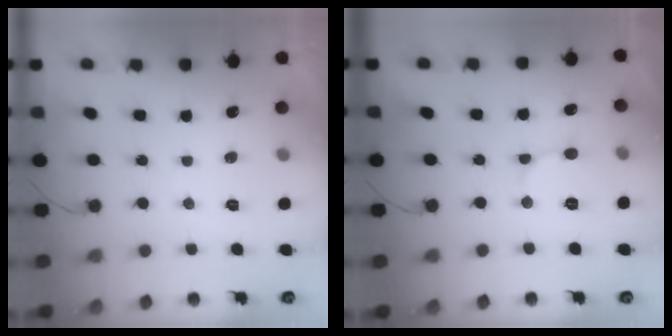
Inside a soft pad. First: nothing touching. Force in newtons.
{"total": 1.9, "press": 1.9, "slide": 0.1}